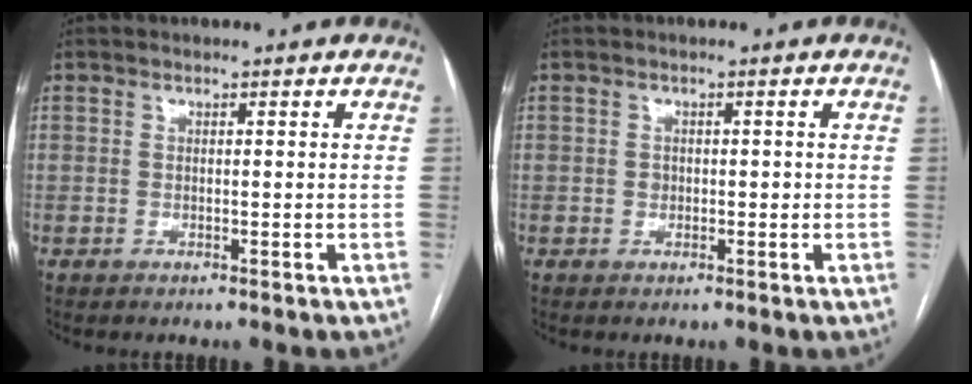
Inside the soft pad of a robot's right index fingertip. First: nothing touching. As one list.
[{"total": 1.3, "force": [-0.1, 1.1, 0.7], "torque": [-0.009, 0.003, -0.001]}]